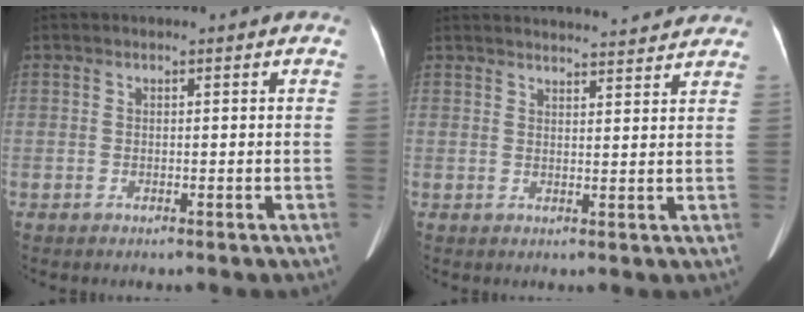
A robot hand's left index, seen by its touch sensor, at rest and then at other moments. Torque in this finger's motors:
{"motor_torque": [-0.07, -0.77, 0.06, 0.01]}